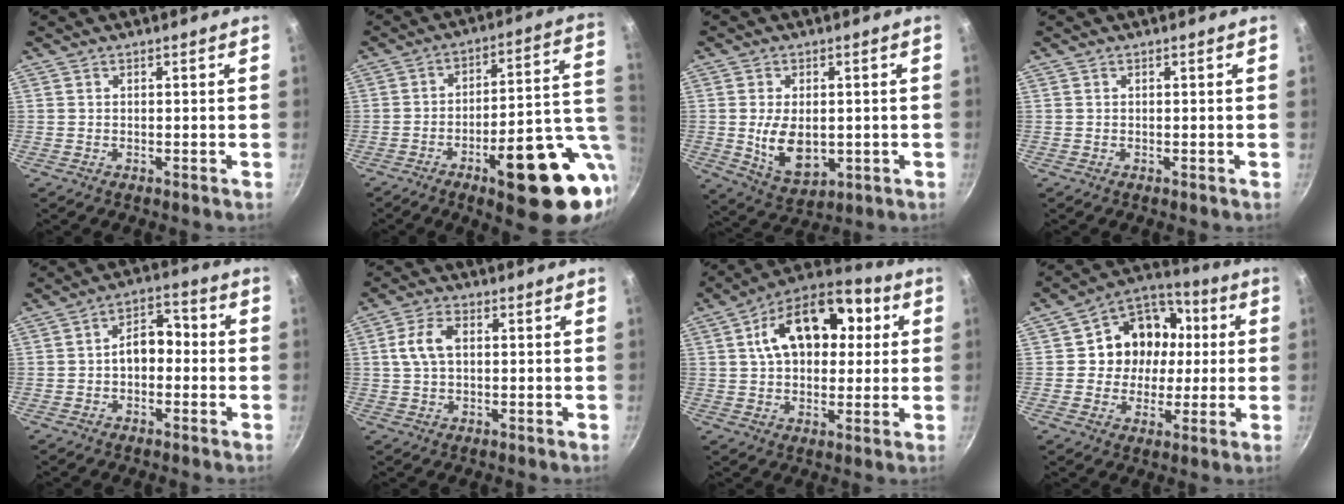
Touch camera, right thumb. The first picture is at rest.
{"total": 23.6, "force": [-8.5, 6.9, 20.9], "torque": [-0.216, 0.045, -0.109]}
{"total": 9.1, "force": [-0.6, 5.7, 7.1], "torque": [-0.108, -0.011, 0.005]}
{"total": 0.0}
{"total": 7.2, "force": [-0.8, 4.8, 5.3], "torque": [-0.064, 0.032, -0.024]}
{"total": 6.1, "force": [1.0, 3.7, 4.8], "torque": [-0.102, 0.014, 0.017]}
{"total": 18.6, "force": [4.5, 11.3, 14.1], "torque": [-0.183, 0.021, 0.061]}
{"total": 14.5, "force": [1.4, 12.0, 8.0], "torque": [-0.059, 0.019, 0.016]}